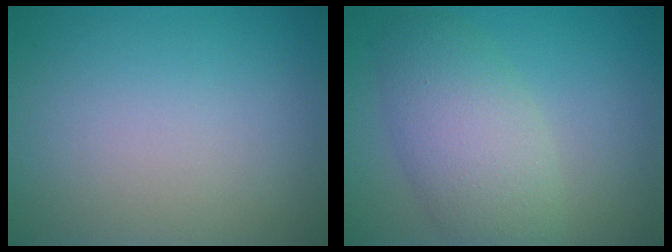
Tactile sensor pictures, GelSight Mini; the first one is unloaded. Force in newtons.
{"total": 5.8, "press": 5.7, "slide": 0.4}